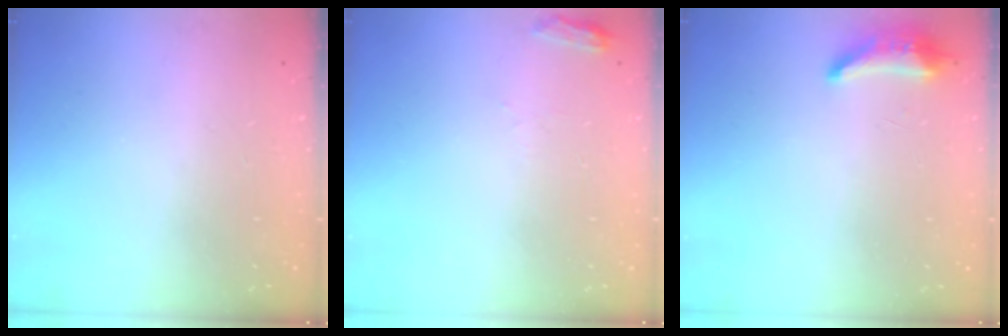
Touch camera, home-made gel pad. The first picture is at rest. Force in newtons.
{"total": 4.2, "press": 4.2, "slide": 0.5}
{"total": 8.3, "press": 8.1, "slide": 1.5}